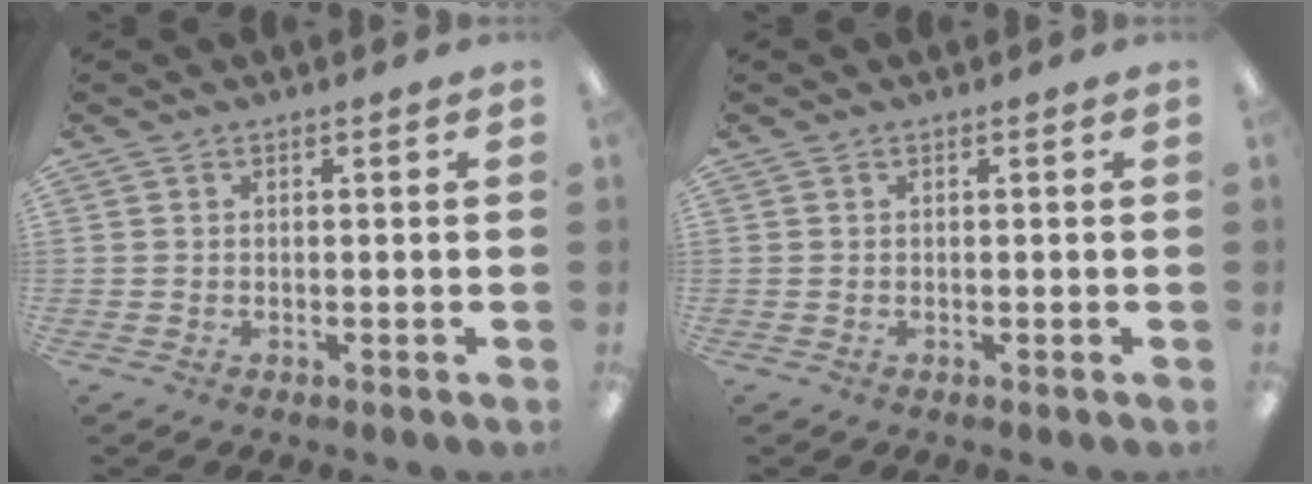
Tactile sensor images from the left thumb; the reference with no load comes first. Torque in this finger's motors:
{"motor_torque": [0.00, 0.00, -0.13, 0.14, 0.00]}